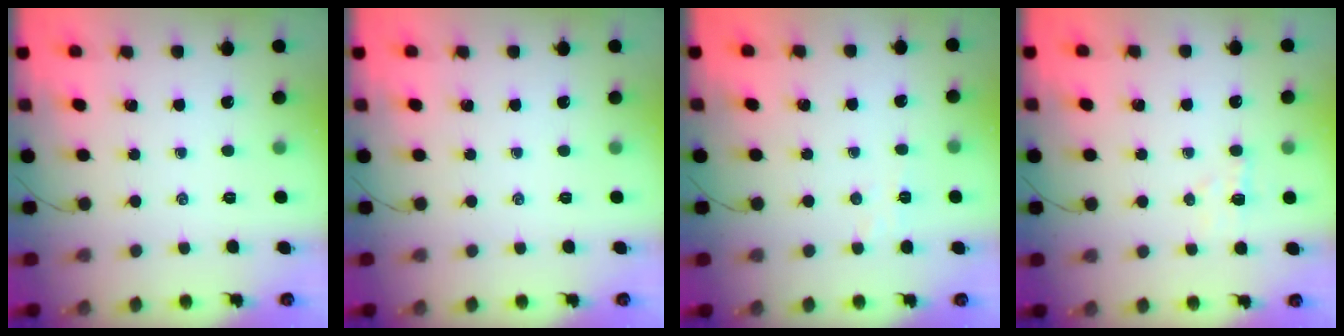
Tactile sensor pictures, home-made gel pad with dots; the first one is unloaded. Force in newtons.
{"total": 0.0}
{"total": 2.9, "press": 2.9, "slide": 0.7}
{"total": 5.2, "press": 5.1, "slide": 1.0}